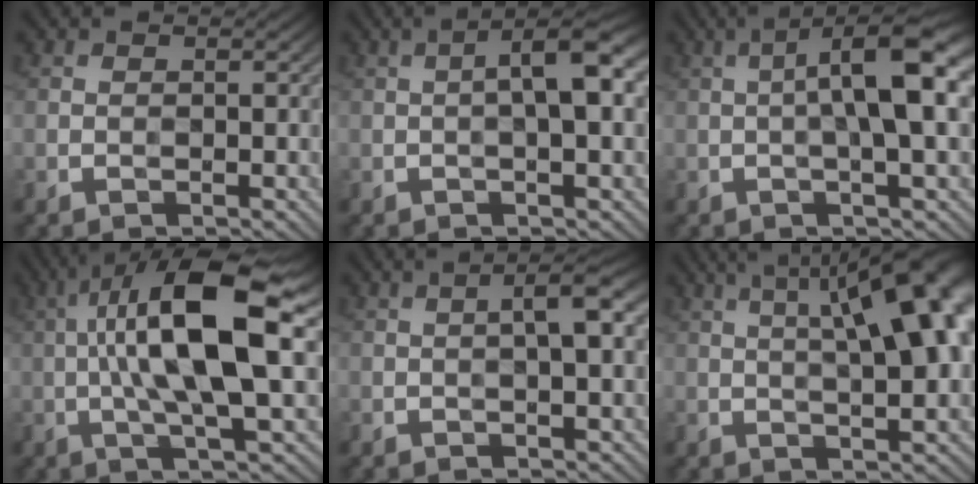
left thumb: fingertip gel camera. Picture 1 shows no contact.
{"total": 7.2, "force": [0.3, 1.9, 7.0], "torque": [-0.104, 0.015, -0.001]}
{"total": 10.9, "force": [0.8, 2.6, 10.5], "torque": [-0.151, 0.014, 0.007]}
{"total": 14.9, "force": [1.3, 4.0, 14.2], "torque": [-0.251, 0.029, 0.015]}
{"total": 4.7, "force": [0.3, 1.0, 4.5], "torque": [-0.070, 0.011, 0.001]}
{"total": 16.4, "force": [4.8, 5.5, 14.7], "torque": [-0.197, 0.062, 0.059]}